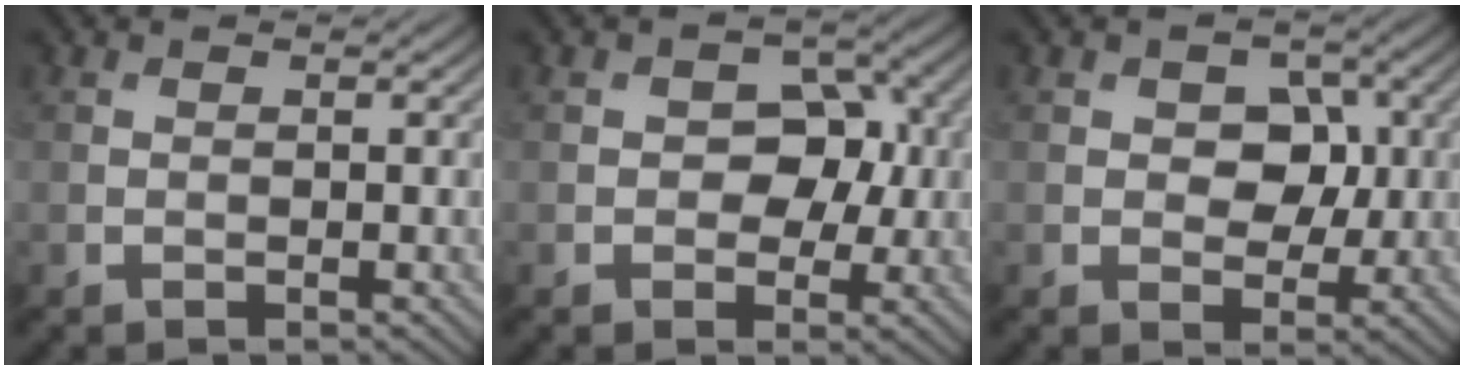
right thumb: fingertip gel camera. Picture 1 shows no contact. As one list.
[{"total": 4.9, "force": [-0.1, 3.7, 3.2], "torque": [-0.039, -0.003, -0.014]}, {"total": 4.5, "force": [0.5, 3.3, 2.9], "torque": [-0.041, -0.003, -0.006]}]